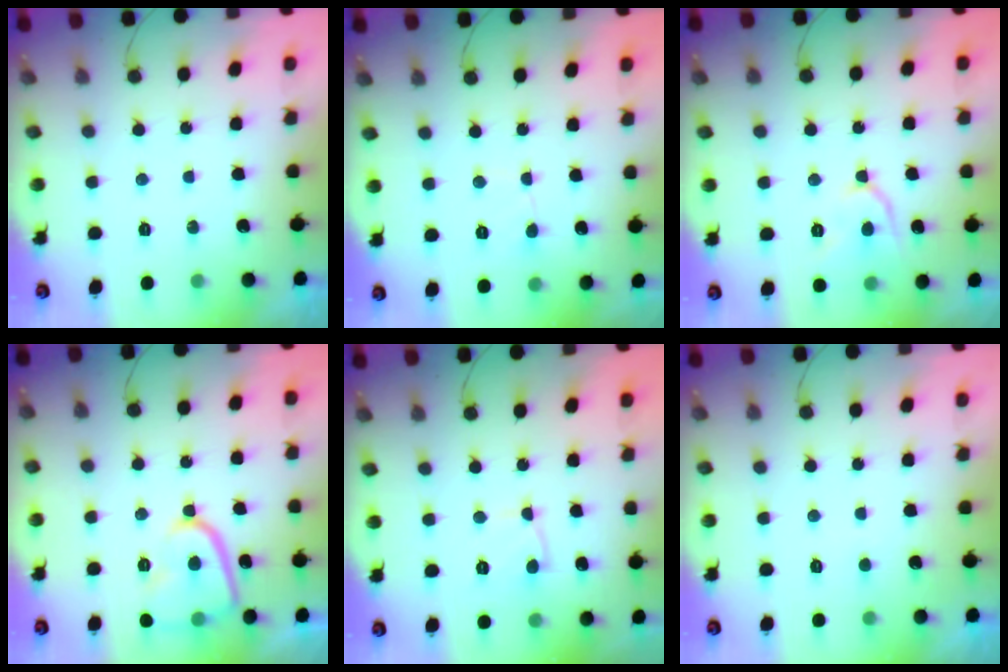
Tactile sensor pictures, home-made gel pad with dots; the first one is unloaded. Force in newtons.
{"total": 0.9, "press": 0.9, "slide": 0.1}
{"total": 8.5, "press": 8.5, "slide": 0.8}
{"total": 12.3, "press": 12.2, "slide": 1.3}
{"total": 4.0, "press": 3.9, "slide": 0.5}
{"total": 1.5, "press": 1.5, "slide": 0.2}